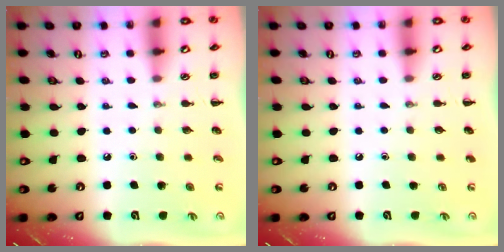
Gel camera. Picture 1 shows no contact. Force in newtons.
{"total": 0.0}